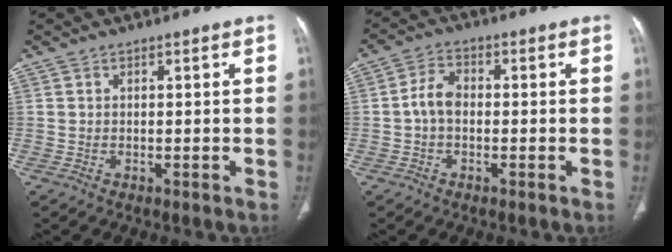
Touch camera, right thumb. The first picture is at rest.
{"total": 4.6, "force": [-0.6, 3.1, 3.3], "torque": [-0.058, 0.015, -0.020]}